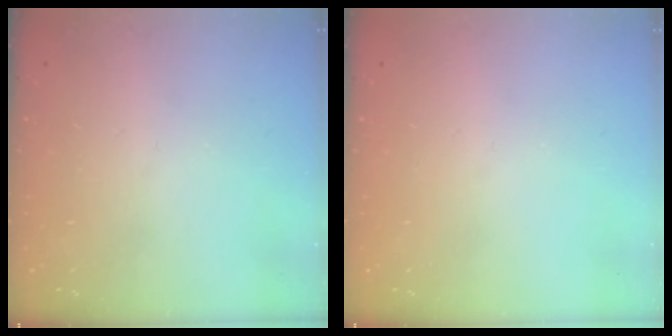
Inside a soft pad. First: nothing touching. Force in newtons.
{"total": 0.0}